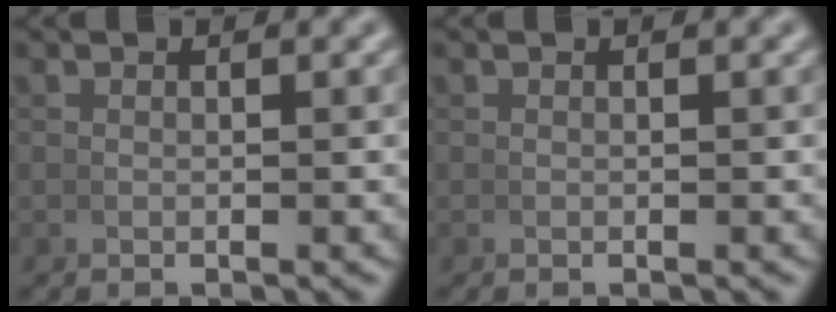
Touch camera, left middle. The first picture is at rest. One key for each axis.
{"total": 0.0}